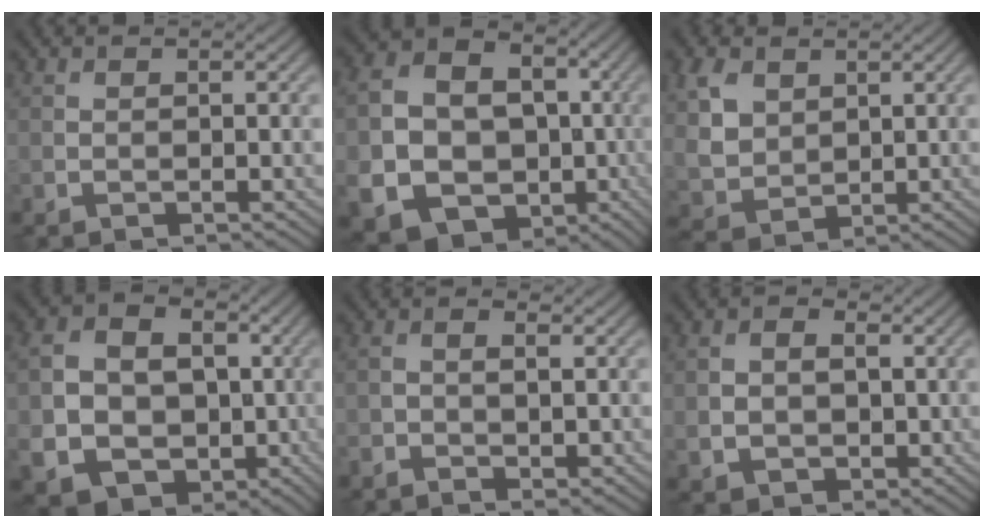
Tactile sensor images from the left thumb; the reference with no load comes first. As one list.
[{"total": 17.1, "force": [-4.6, 14.5, 7.9], "torque": [-0.188, -0.041, -0.095]}, {"total": 7.0, "force": [2.9, 5.1, 3.8], "torque": [-0.124, 0.004, 0.061]}, {"total": 12.7, "force": [-2.5, 10.4, 6.9], "torque": [-0.160, -0.030, -0.051]}, {"total": 3.7, "force": [-1.0, 2.0, 2.9], "torque": [-0.057, -0.003, -0.015]}, {"total": 5.0, "force": [-0.2, 3.8, 3.3], "torque": [-0.062, -0.004, 0.001]}]